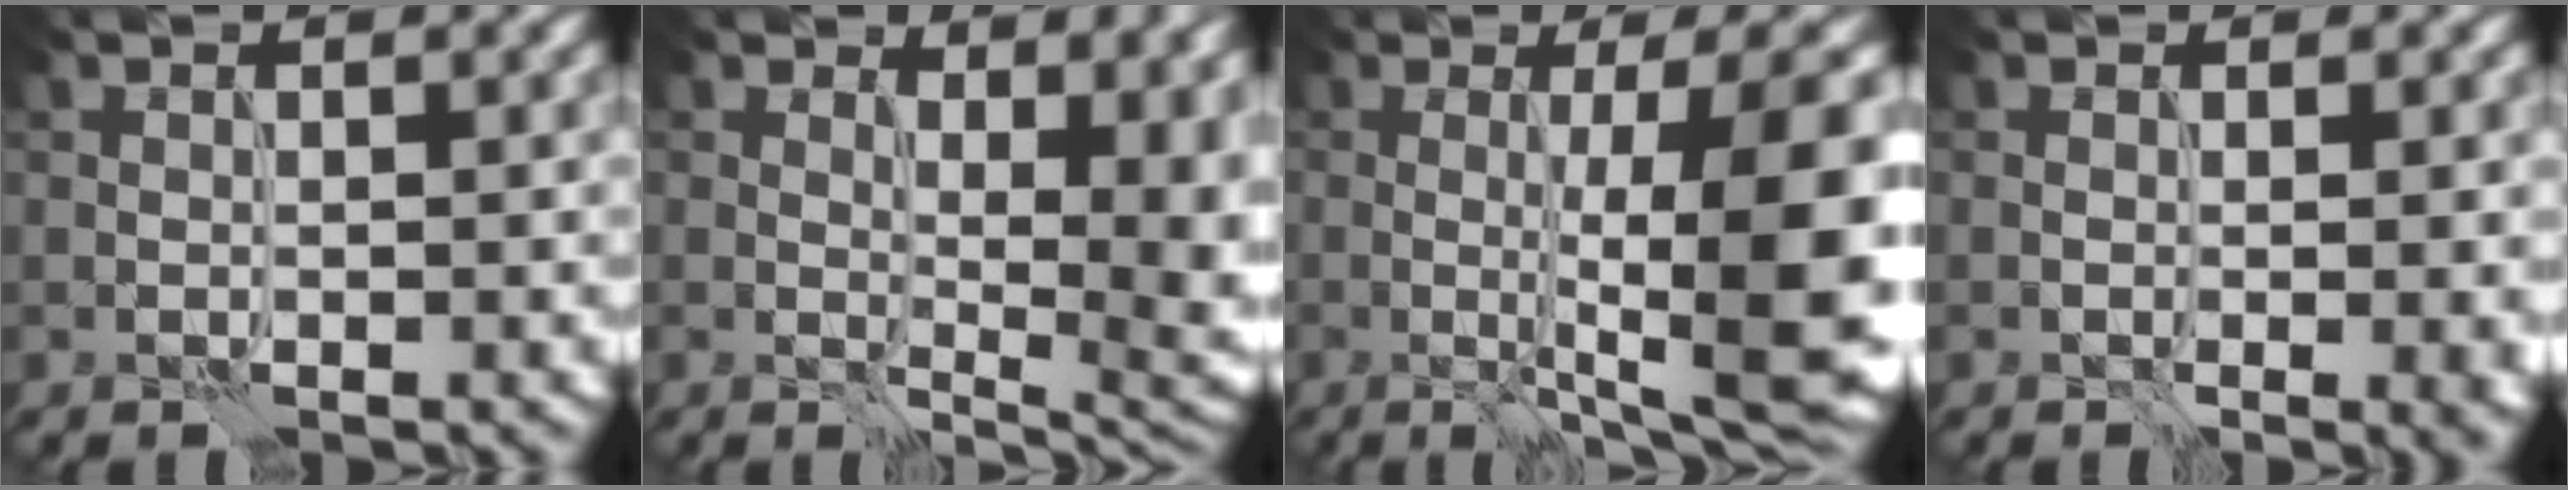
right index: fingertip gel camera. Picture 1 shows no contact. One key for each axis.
{"total": 11.1, "fx": 3.5, "fy": 5.2, "fz": 9.2, "tx": -0.088, "ty": 0.029, "tz": 0.054}
{"total": 12.1, "fx": -0.9, "fy": 2.9, "fz": 11.7, "tx": -0.137, "ty": 0.005, "tz": -0.006}
{"total": 3.3, "fx": -0.2, "fy": 1.4, "fz": 3.0, "tx": -0.013, "ty": 0.000, "tz": 0.001}